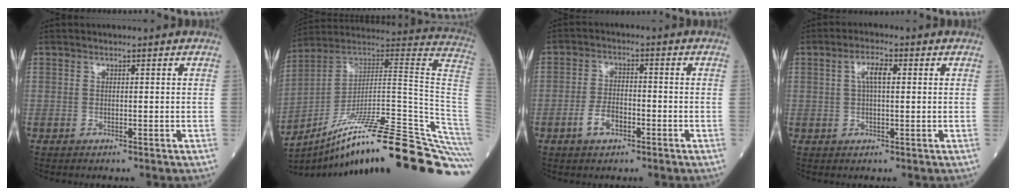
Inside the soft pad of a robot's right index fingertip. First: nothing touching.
{"total": 32.1, "force": [-23.2, 0.8, 22.2], "torque": [-0.186, 0.020, -0.341]}
{"total": 3.8, "force": [-1.7, 2.2, 2.7], "torque": [-0.051, 0.003, -0.030]}
{"total": 3.7, "force": [0.9, 1.1, 3.4], "torque": [-0.067, 0.011, 0.016]}